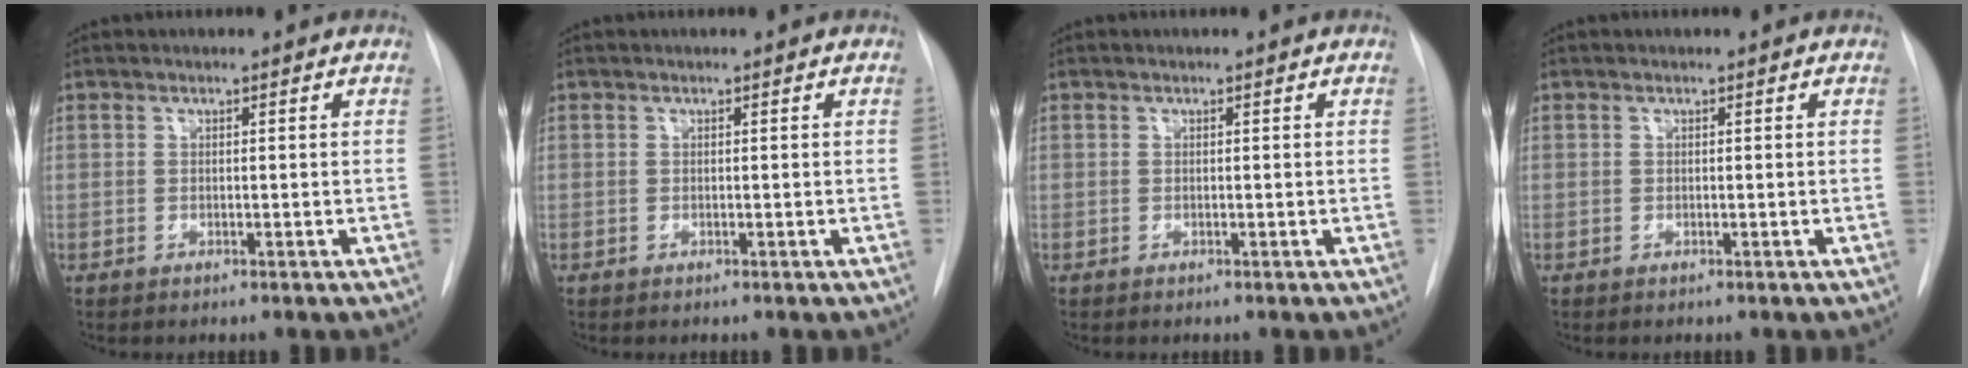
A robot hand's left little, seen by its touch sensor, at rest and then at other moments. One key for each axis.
{"total": 0.0}
{"total": 0.0}
{"total": 0.0}